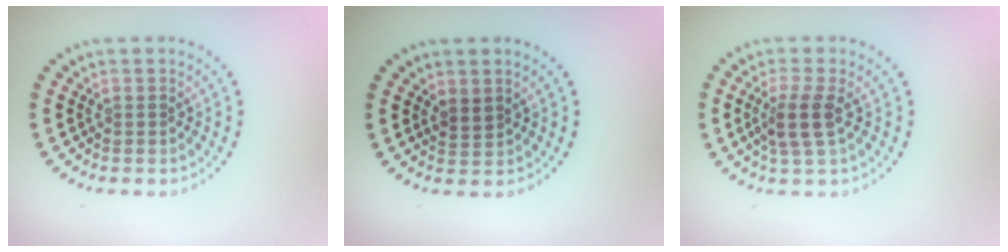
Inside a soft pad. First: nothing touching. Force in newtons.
{"total": 1.4, "press": 1.1, "slide": 0.8}
{"total": 2.7, "press": 2.3, "slide": 1.4}